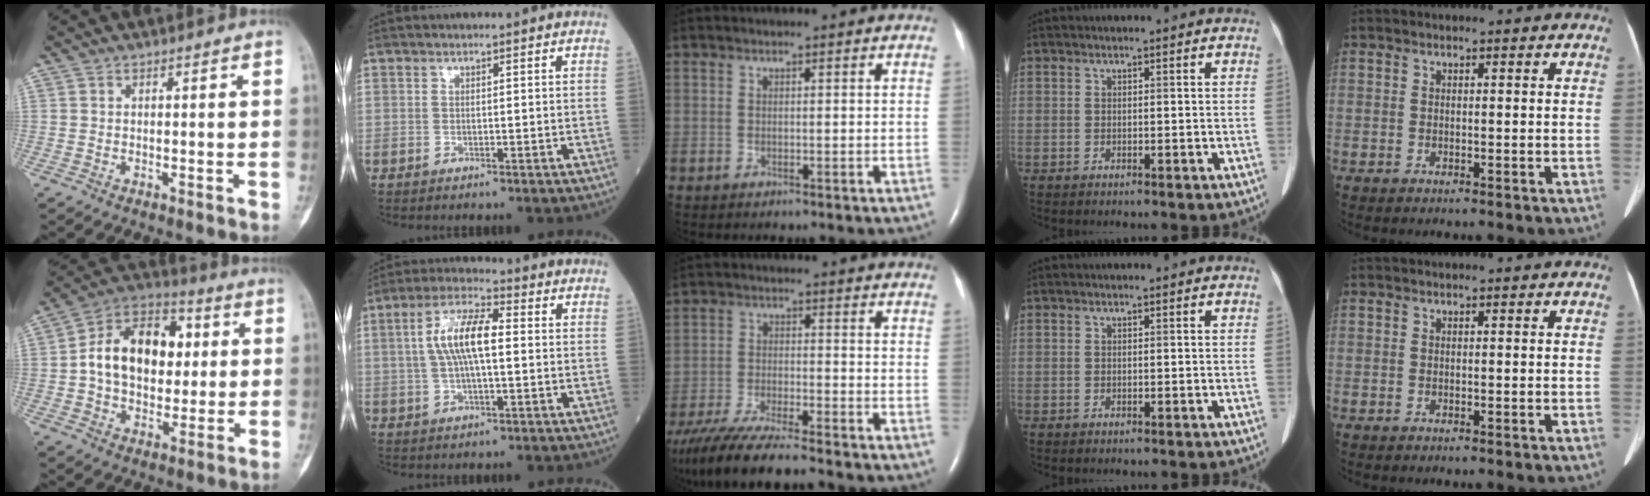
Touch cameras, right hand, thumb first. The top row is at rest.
{"thumb": {"total": 17.5, "force": [2.1, 12.0, 12.5], "torque": [-0.164, 0.021, 0.027]}, "index": {"total": 9.0, "force": [0.9, 2.5, 8.6], "torque": [-0.172, 0.019, 0.013]}, "middle": {"total": 13.4, "force": [-11.5, 1.1, 6.9], "torque": [-0.129, -0.034, -0.191]}}